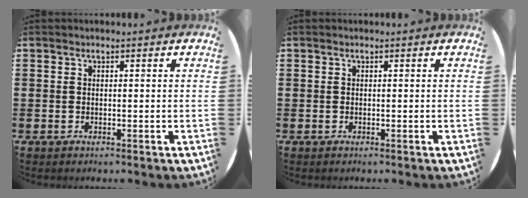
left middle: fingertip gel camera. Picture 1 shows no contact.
{"total": 0.0}